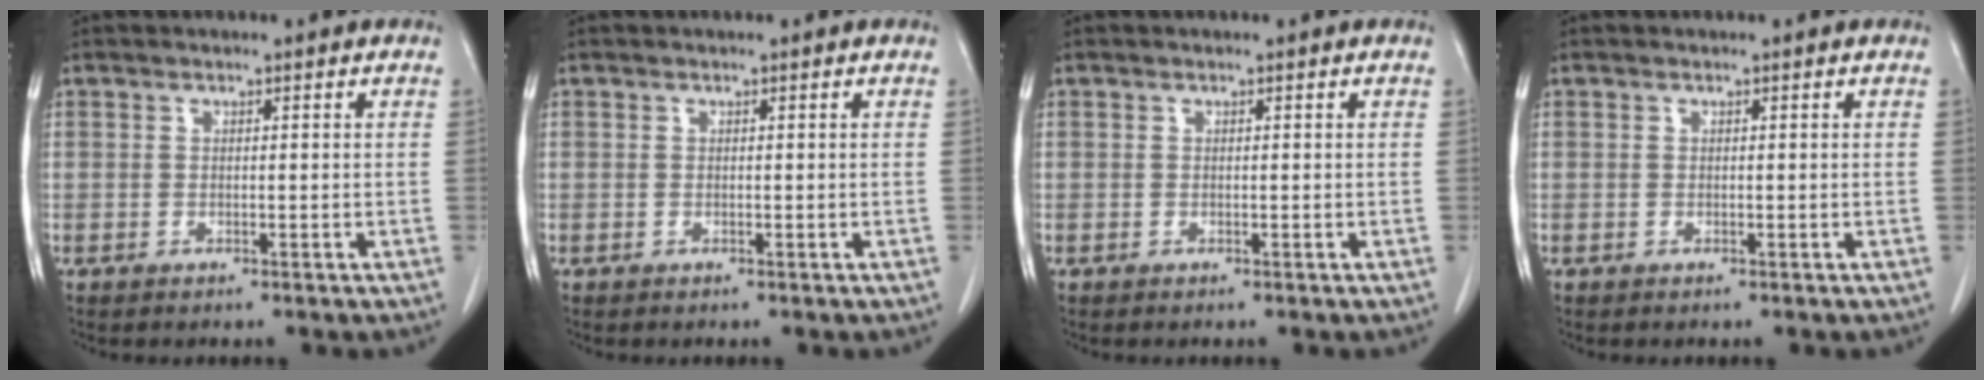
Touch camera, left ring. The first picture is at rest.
{"total": 0.0}
{"total": 0.0}
{"total": 0.0}